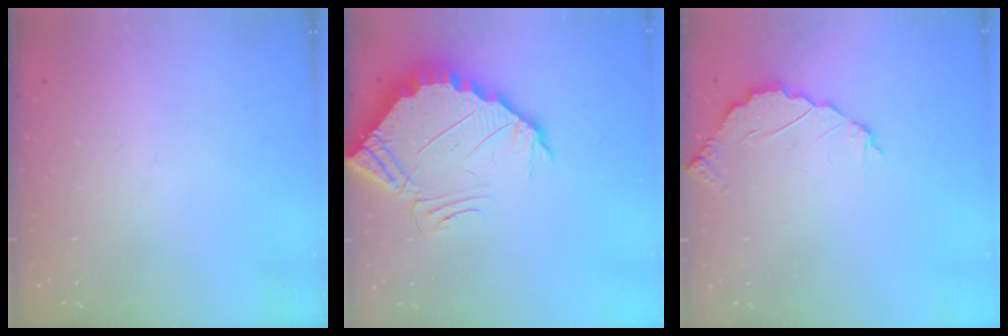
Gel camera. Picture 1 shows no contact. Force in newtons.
{"total": 5.0, "press": 5.0, "slide": 0.3}
{"total": 3.7, "press": 3.7, "slide": 0.3}